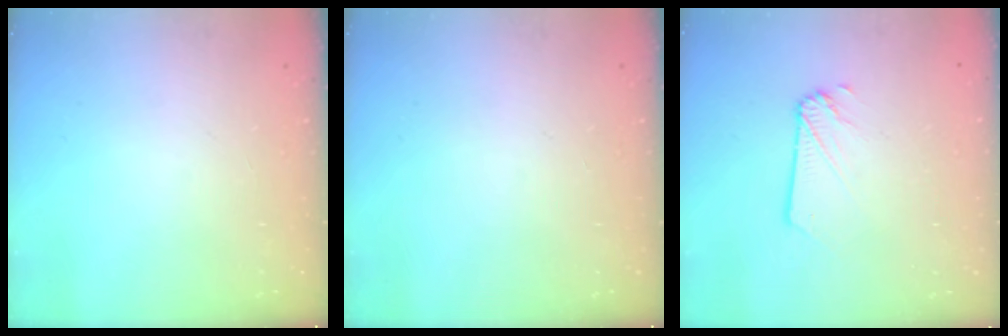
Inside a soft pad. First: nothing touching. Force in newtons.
{"total": 0.0}
{"total": 2.3, "press": 2.3, "slide": 0.1}